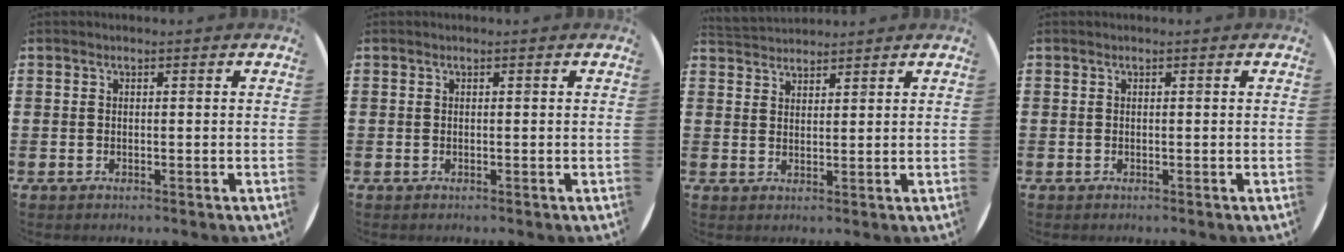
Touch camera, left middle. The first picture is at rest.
{"total": 0.0}
{"total": 2.6, "force": [2.6, 0.5, -0.3], "torque": [0.000, -0.003, 0.049]}
{"total": 0.0}